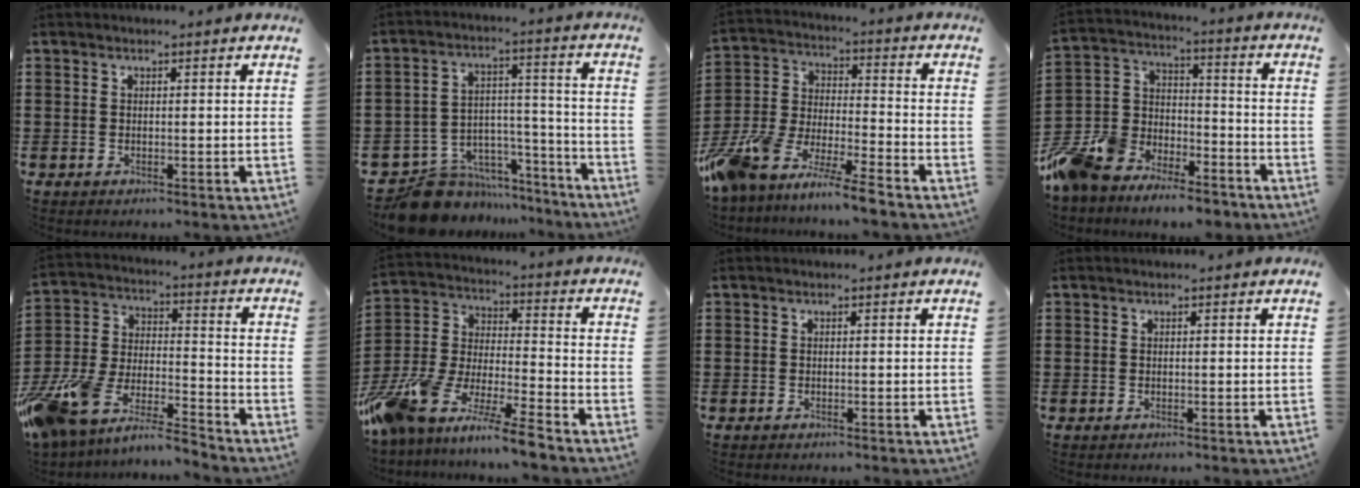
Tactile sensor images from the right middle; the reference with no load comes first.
{"total": 9.6, "force": [-8.5, 4.2, 1.3], "torque": [-0.031, 0.024, -0.158]}
{"total": 9.6, "force": [-9.2, 0.1, 2.5], "torque": [-0.069, 0.004, -0.191]}
{"total": 10.3, "force": [-9.5, 4.0, 0.8], "torque": [-0.045, 0.020, -0.190]}
{"total": 10.7, "force": [-10.0, 2.0, 3.1], "torque": [-0.079, 0.017, -0.203]}
{"total": 11.0, "force": [-10.2, 0.4, 4.2], "torque": [-0.107, 0.003, -0.212]}
{"total": 0.0}
{"total": 0.0}